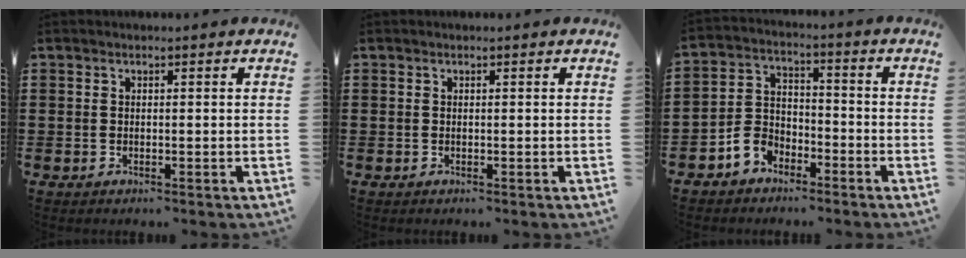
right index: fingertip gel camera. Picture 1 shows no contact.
{"total": 0.0}
{"total": 4.9, "force": [-3.5, 3.2, 1.3], "torque": [-0.042, 0.014, -0.072]}